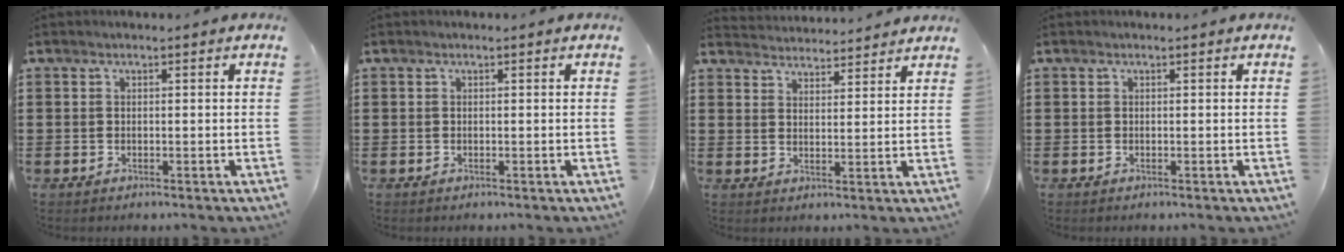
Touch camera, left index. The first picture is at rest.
{"total": 0.0}
{"total": 3.3, "force": [3.3, -0.1, -0.4], "torque": [-0.004, -0.017, 0.060]}
{"total": 0.0}